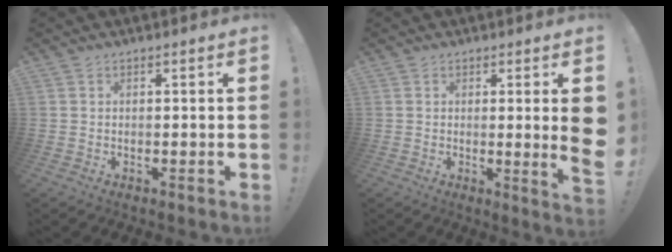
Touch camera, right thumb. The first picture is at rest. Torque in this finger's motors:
{"motor_torque": [-0.24, 0.25, 0.81, -0.10, 0.01]}